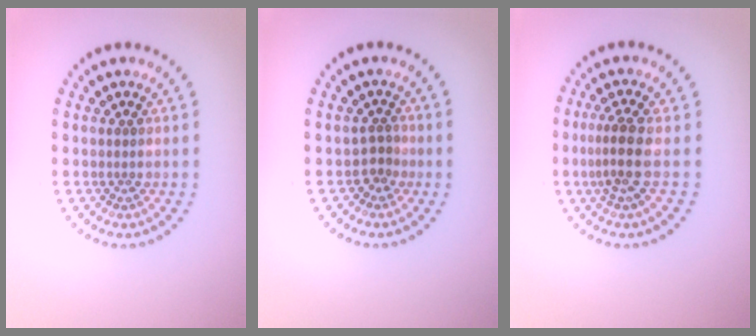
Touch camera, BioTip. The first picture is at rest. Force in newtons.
{"total": 1.3, "press": 1.0, "slide": 0.9}
{"total": 2.9, "press": 2.2, "slide": 1.9}